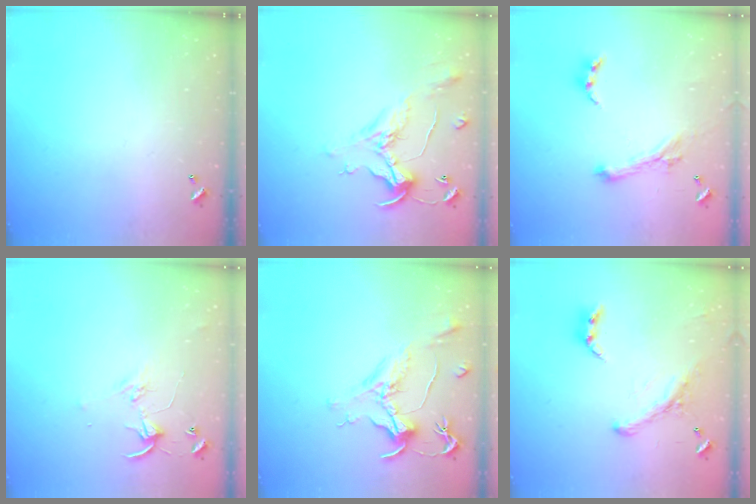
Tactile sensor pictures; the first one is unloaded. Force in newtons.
{"total": 1.7, "press": 1.3, "slide": 1.2}
{"total": 1.6, "press": 1.1, "slide": 1.2}
{"total": 3.6, "press": 3.6, "slide": 0.4}
{"total": 1.6, "press": 1.3, "slide": 0.9}
{"total": 2.9, "press": 2.5, "slide": 1.4}